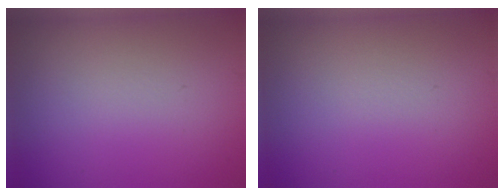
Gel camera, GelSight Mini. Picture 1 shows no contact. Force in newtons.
{"total": 0.0}